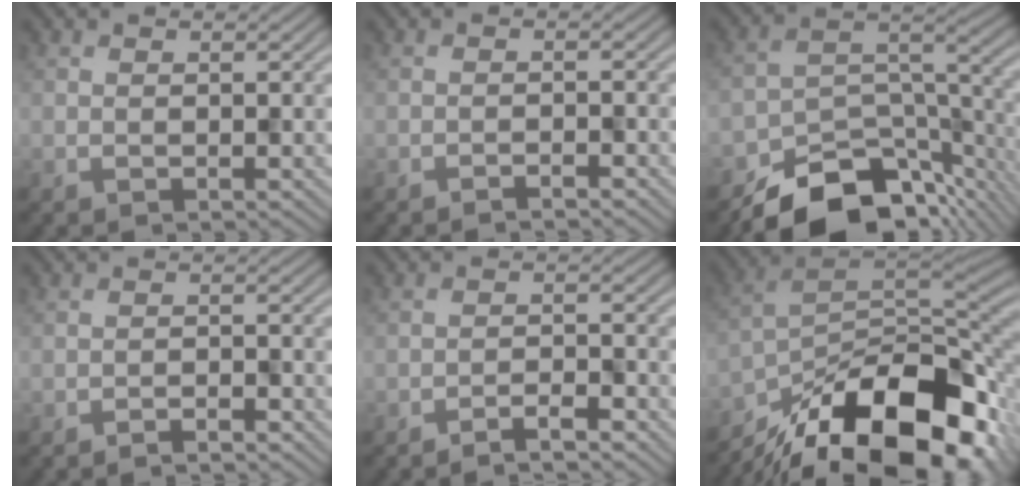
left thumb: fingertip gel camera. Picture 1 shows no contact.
{"total": 1.2, "force": [-1.1, 0.1, 0.5], "torque": [-0.007, 0.003, -0.024]}
{"total": 12.5, "force": [-9.7, 5.4, 5.8], "torque": [-0.095, -0.012, -0.162]}
{"total": 1.6, "force": [-1.5, 0.1, 0.6], "torque": [-0.010, 0.004, -0.030]}
{"total": 2.8, "force": [-2.4, 0.2, 1.3], "torque": [-0.022, 0.006, -0.048]}
{"total": 18.0, "force": [-11.6, 7.6, 11.4], "torque": [-0.207, -0.033, -0.190]}